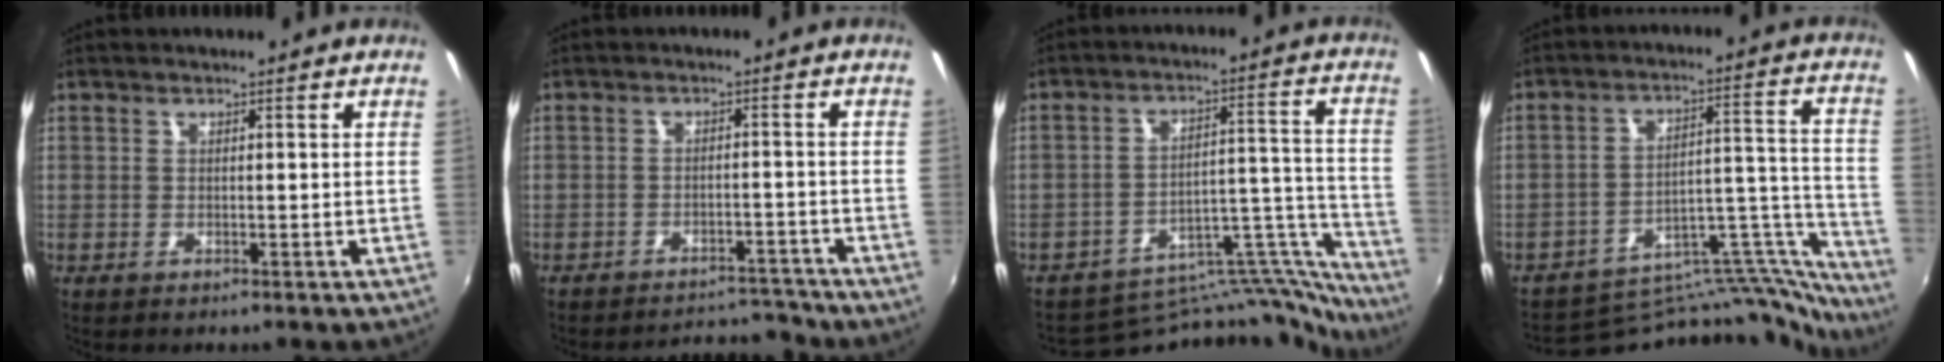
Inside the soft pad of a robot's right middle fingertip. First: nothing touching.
{"total": 7.9, "force": [-7.6, 1.8, 1.0], "torque": [-0.026, 0.018, -0.100]}
{"total": 17.1, "force": [-17.0, 1.6, 0.3], "torque": [0.017, 0.063, -0.252]}
{"total": 20.6, "force": [-20.5, 1.7, 1.5], "torque": [0.004, 0.059, -0.304]}